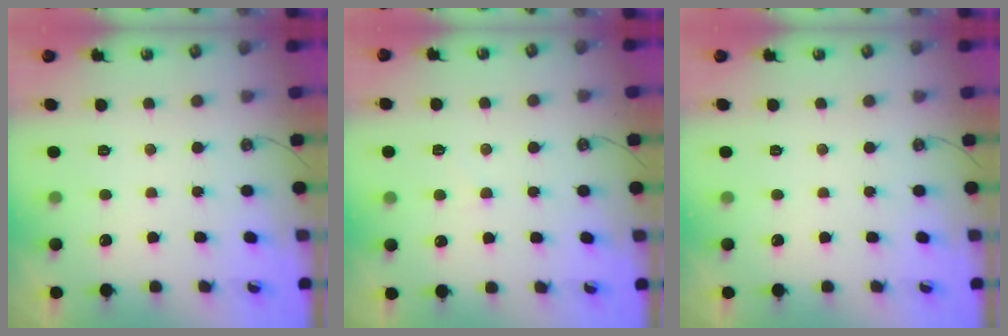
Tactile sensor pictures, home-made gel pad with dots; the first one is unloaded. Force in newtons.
{"total": 2.9, "press": 2.8, "slide": 0.5}
{"total": 0.0}